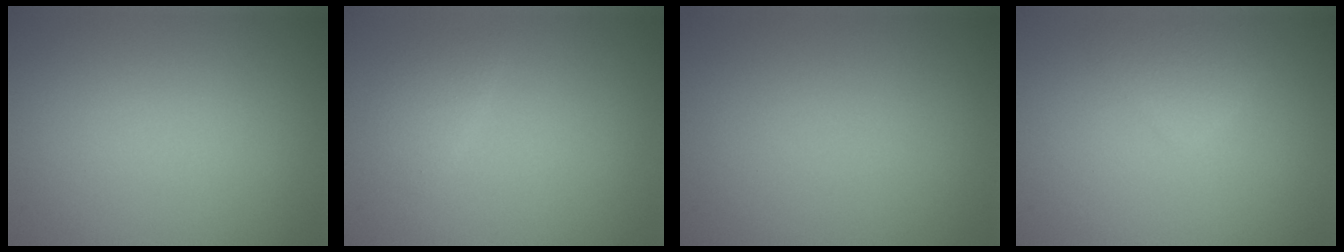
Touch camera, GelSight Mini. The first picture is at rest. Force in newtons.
{"total": 1.2, "press": 1.2, "slide": 0.0}
{"total": 0.0}
{"total": 1.7, "press": 1.7, "slide": 0.0}